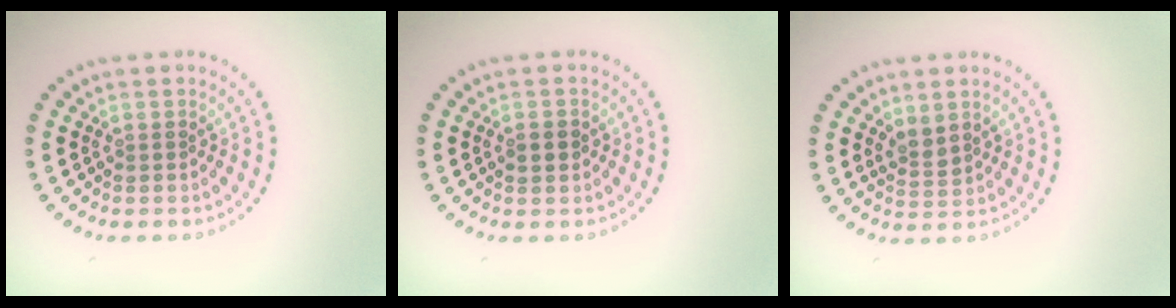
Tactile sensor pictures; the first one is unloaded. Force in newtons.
{"total": 1.8, "press": 1.8, "slide": 0.2}
{"total": 1.6, "press": 1.4, "slide": 0.8}